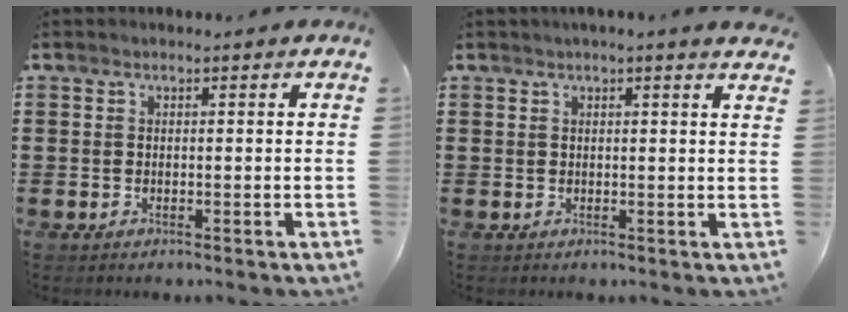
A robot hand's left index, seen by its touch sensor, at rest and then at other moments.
{"total": 1.5, "force": [1.3, -0.3, 0.8], "torque": [-0.017, -0.001, 0.023]}